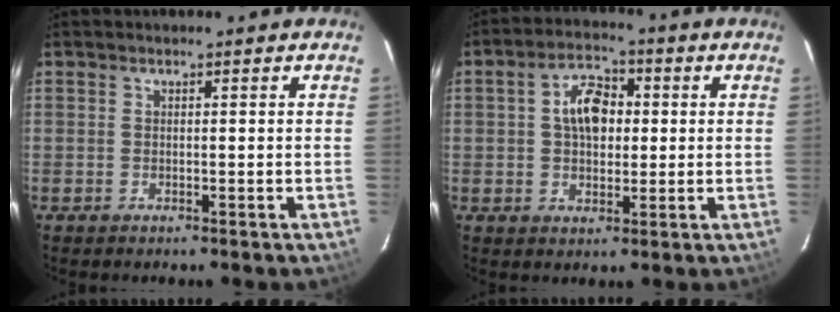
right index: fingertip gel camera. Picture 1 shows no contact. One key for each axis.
{"total": 7.6, "fx": 1.0, "fy": 4.9, "fz": 5.8, "tx": -0.100, "ty": 0.024, "tz": 0.019}